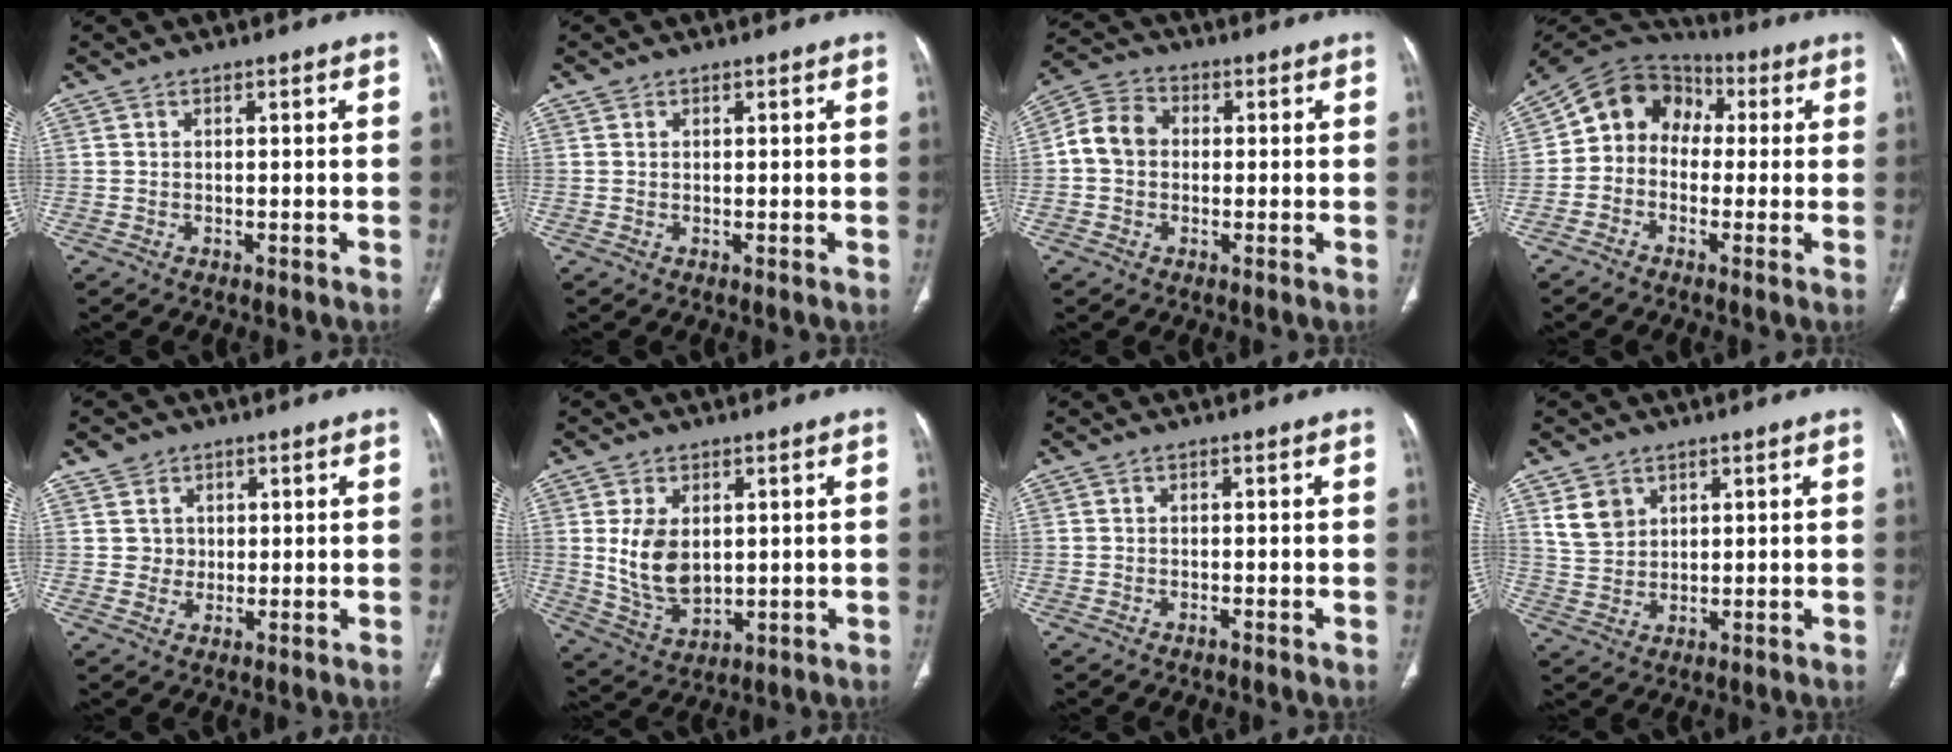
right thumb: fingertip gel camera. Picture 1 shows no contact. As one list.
[{"total": 0.6, "force": [0.3, 0.5, 0.0], "torque": [0.004, 0.000, 0.004]}, {"total": 7.3, "force": [0.0, 6.1, 4.0], "torque": [-0.063, 0.023, -0.012]}, {"total": 11.3, "force": [0.6, 9.5, 6.1], "torque": [-0.072, 0.042, -0.009]}, {"total": 4.2, "force": [1.5, 3.9, 0.3], "torque": [0.017, -0.005, 0.027]}, {"total": 9.9, "force": [1.3, 6.5, 7.4], "torque": [-0.117, -0.013, 0.043]}, {"total": 0.5, "force": [-0.5, 0.2, 0.2], "torque": [-0.002, 0.001, -0.011]}, {"total": 5.5, "force": [2.9, 4.2, 2.2], "torque": [-0.023, -0.010, 0.066]}]